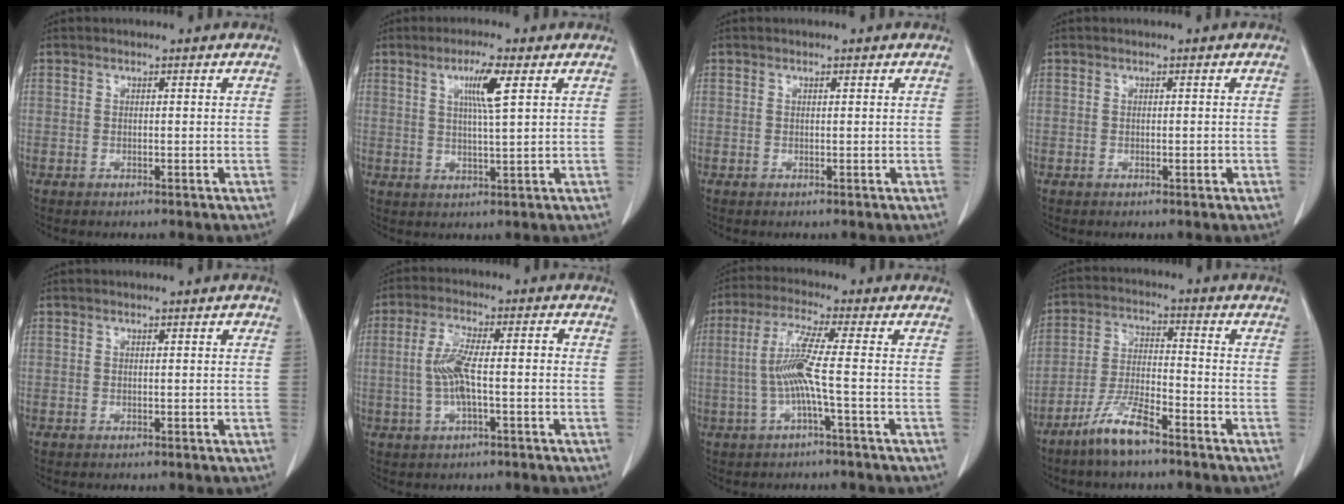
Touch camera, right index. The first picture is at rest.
{"total": 5.6, "force": [2.2, -0.3, 5.2], "torque": [-0.093, -0.001, 0.038]}
{"total": 0.0}
{"total": 0.6, "force": [-0.2, 0.2, 0.5], "torque": [-0.010, 0.000, 0.000]}
{"total": 0.6, "force": [0.2, 0.2, 0.5], "torque": [-0.005, 0.003, 0.002]}
{"total": 7.0, "force": [-0.9, 1.6, 6.8], "torque": [-0.143, 0.016, -0.017]}
{"total": 6.7, "force": [-0.8, -0.5, 6.6], "torque": [-0.141, 0.012, -0.016]}
{"total": 7.9, "force": [-5.7, 1.2, 5.3], "torque": [-0.113, -0.010, -0.113]}